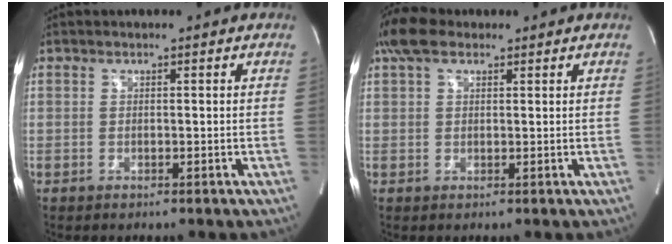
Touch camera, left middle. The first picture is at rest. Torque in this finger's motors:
{"motor_torque": [0.72, -0.48, 0.04, 0.07]}